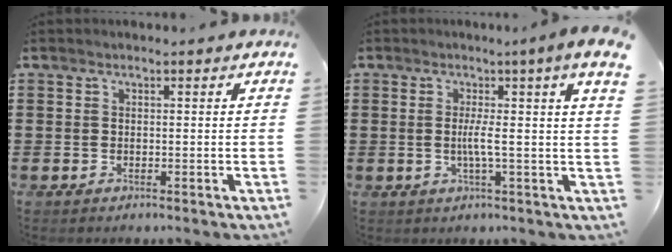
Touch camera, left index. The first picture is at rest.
{"total": 4.9, "force": [0.8, -0.9, 4.8], "torque": [-0.091, -0.010, 0.008]}